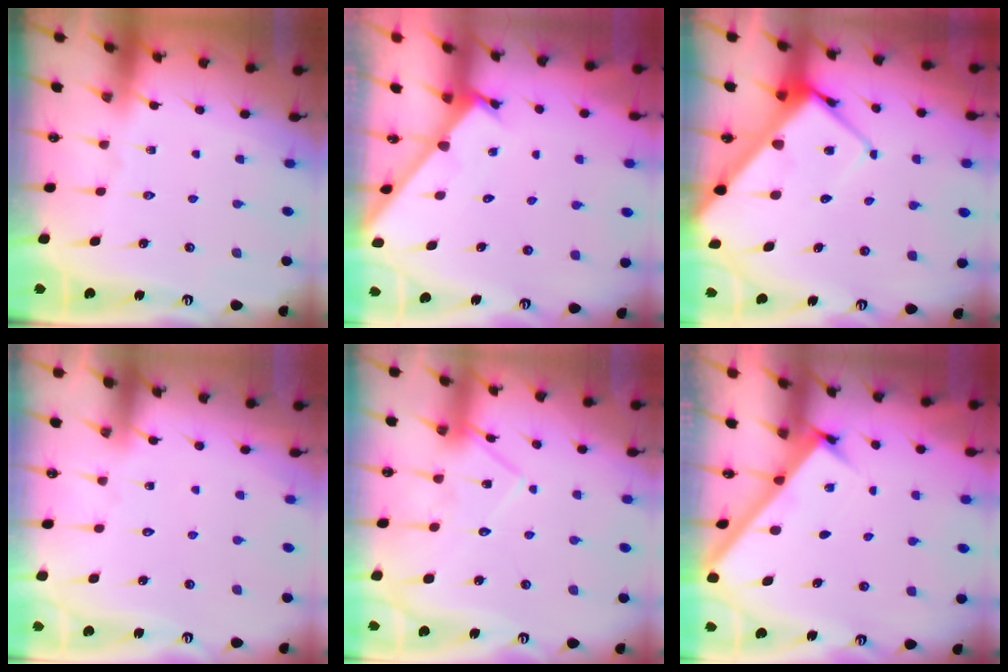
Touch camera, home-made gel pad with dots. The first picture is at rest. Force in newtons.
{"total": 3.4, "press": 3.4, "slide": 0.1}
{"total": 10.1, "press": 10.1, "slide": 0.9}
{"total": 5.2, "press": 5.2, "slide": 0.4}
{"total": 13.3, "press": 13.3, "slide": 0.8}
{"total": 2.9, "press": 2.9, "slide": 0.1}